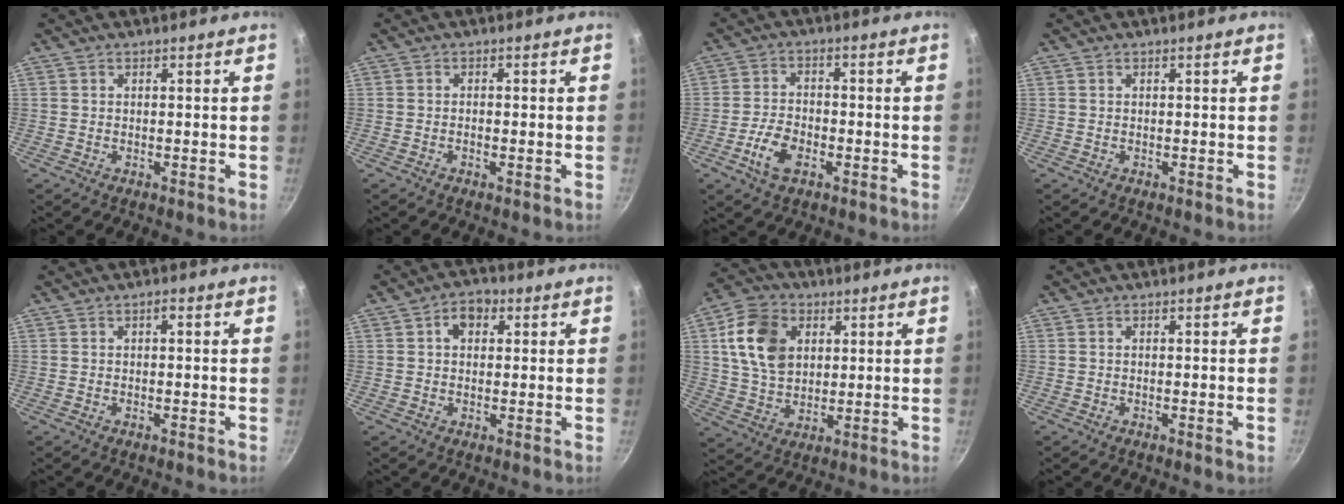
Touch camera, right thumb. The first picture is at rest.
{"total": 1.2, "force": [-0.3, 0.3, 1.1], "torque": [-0.025, 0.001, -0.008]}
{"total": 6.8, "force": [-2.7, 3.7, 5.0], "torque": [-0.095, 0.016, -0.052]}
{"total": 0.0}
{"total": 1.1, "force": [0.0, 0.3, 1.1], "torque": [-0.027, 0.004, 0.000]}
{"total": 4.9, "force": [1.5, 3.6, 3.0], "torque": [-0.024, 0.006, 0.016]}
{"total": 13.2, "force": [3.6, 9.6, 8.2], "torque": [-0.128, -0.003, 0.062]}
{"total": 0.9, "force": [-0.3, -0.2, 0.9], "torque": [-0.020, 0.000, -0.005]}